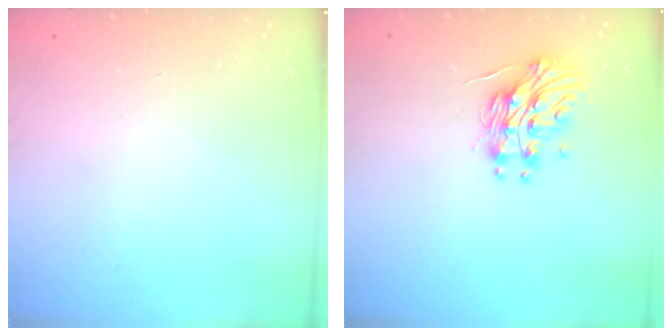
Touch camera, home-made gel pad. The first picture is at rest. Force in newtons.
{"total": 14.0, "press": 13.9, "slide": 0.8}